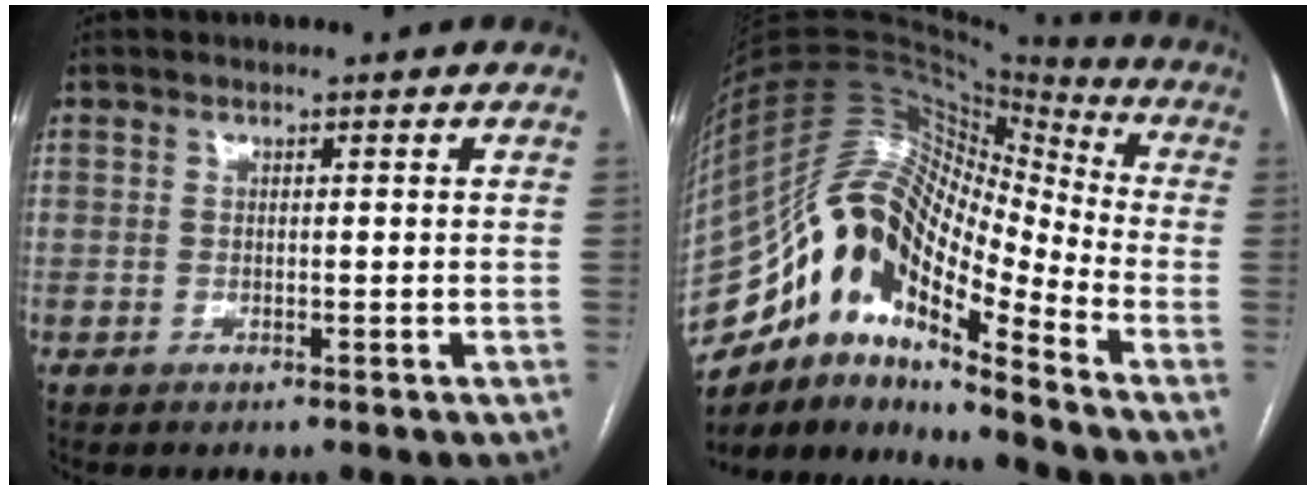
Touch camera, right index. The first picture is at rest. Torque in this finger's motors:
{"motor_torque": [0.98, -0.95, 1.05, 0.21]}